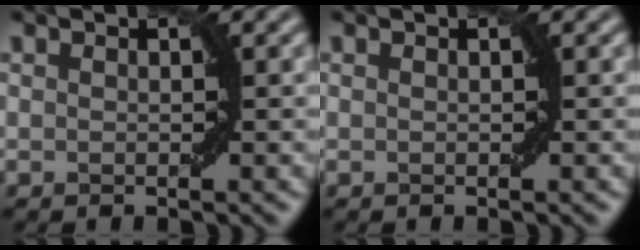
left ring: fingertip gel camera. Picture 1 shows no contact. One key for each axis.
{"total": 0.0}